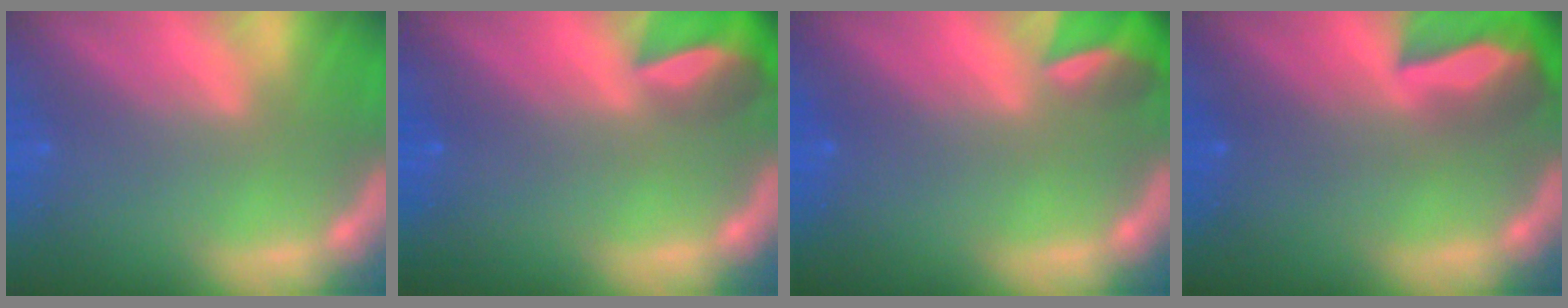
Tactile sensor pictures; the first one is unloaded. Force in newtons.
{"total": 6.4}
{"total": 4.4}
{"total": 9.4}